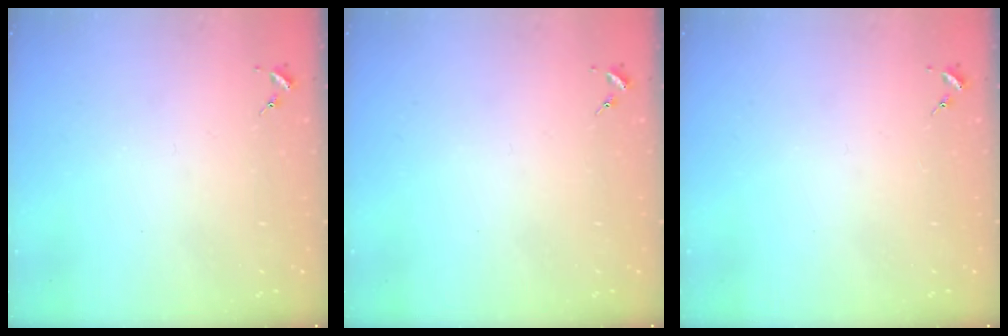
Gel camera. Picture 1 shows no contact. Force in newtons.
{"total": 0.0}
{"total": 0.0}